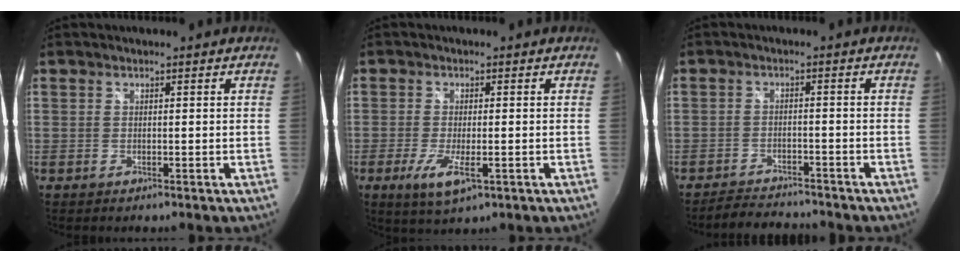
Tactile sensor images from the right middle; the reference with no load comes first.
{"total": 6.3, "force": [-2.6, 1.9, 5.4], "torque": [-0.113, -0.020, -0.043]}
{"total": 6.3, "force": [-6.1, 1.2, 1.1], "torque": [-0.042, 0.002, -0.094]}